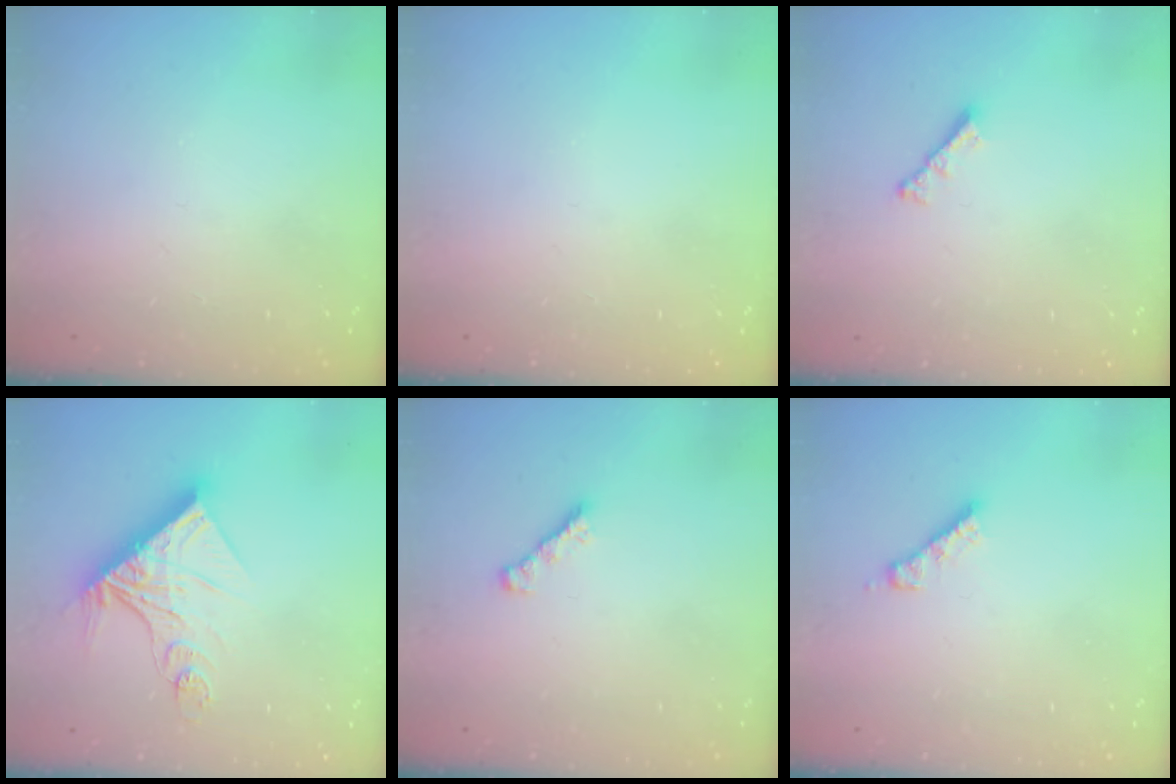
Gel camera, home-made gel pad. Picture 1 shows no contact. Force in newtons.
{"total": 0.0}
{"total": 3.2, "press": 3.2, "slide": 0.7}
{"total": 13.9, "press": 13.9, "slide": 0.7}
{"total": 1.6, "press": 1.4, "slide": 0.6}
{"total": 4.0, "press": 4.0, "slide": 0.2}